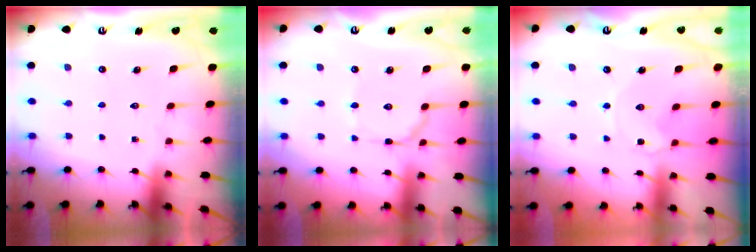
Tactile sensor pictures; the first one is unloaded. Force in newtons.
{"total": 3.7, "press": 3.7, "slide": 0.3}
{"total": 2.8, "press": 2.8, "slide": 0.4}